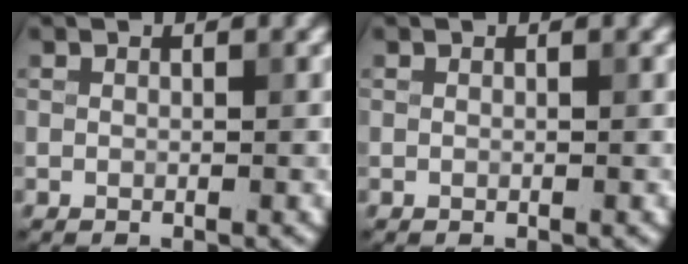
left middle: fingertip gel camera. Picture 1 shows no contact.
{"total": 0.0}